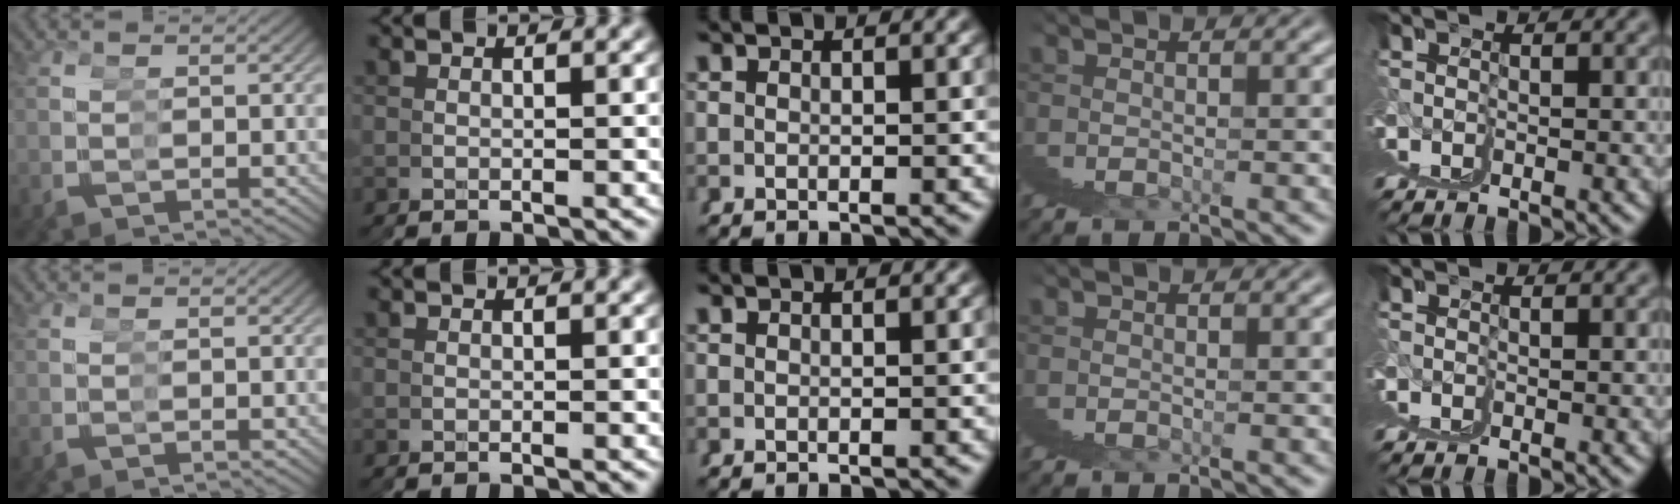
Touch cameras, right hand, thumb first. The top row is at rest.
{}